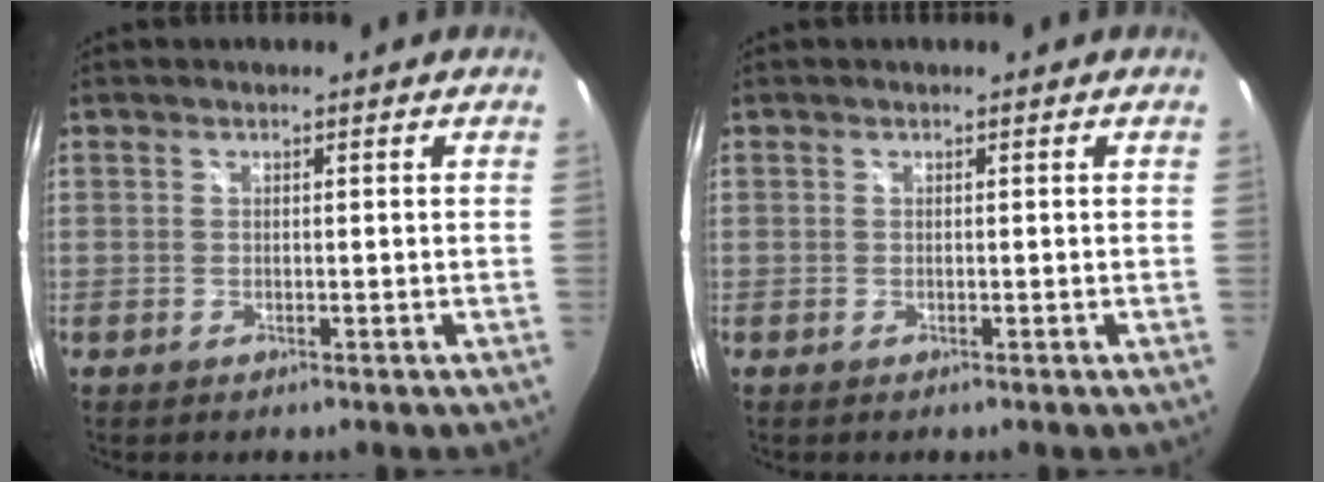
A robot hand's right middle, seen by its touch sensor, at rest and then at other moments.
{"total": 0.0}